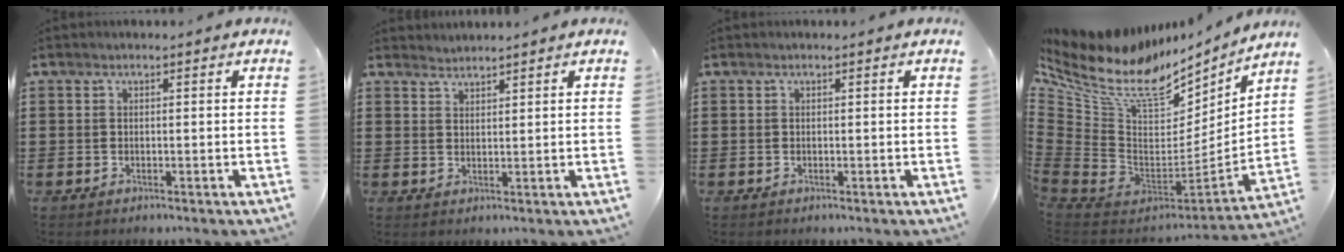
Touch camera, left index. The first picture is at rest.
{"total": 1.4, "force": [1.4, -0.2, -0.4], "torque": [0.003, 0.001, 0.028]}
{"total": 0.0}
{"total": 13.3, "force": [9.0, 6.4, 7.4], "torque": [-0.171, -0.076, 0.154]}